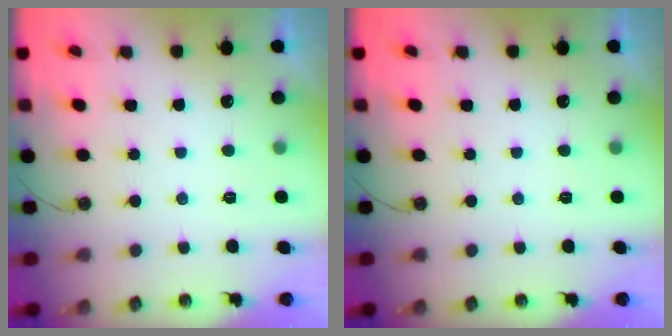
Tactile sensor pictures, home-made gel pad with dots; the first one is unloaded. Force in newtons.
{"total": 0.0}